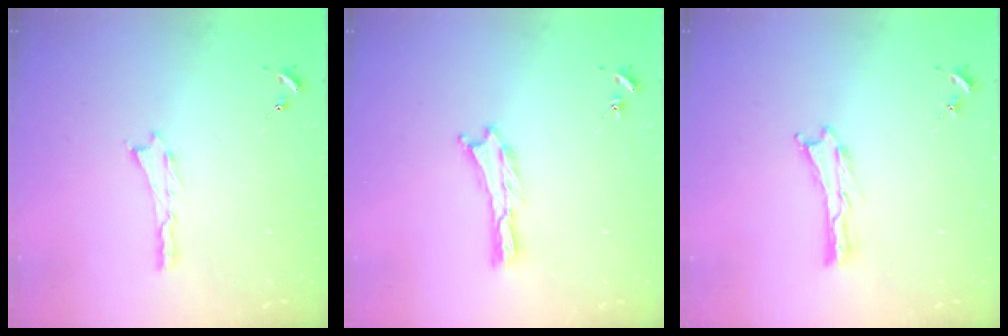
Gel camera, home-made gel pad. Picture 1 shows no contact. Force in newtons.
{"total": 0.0}
{"total": 0.0}